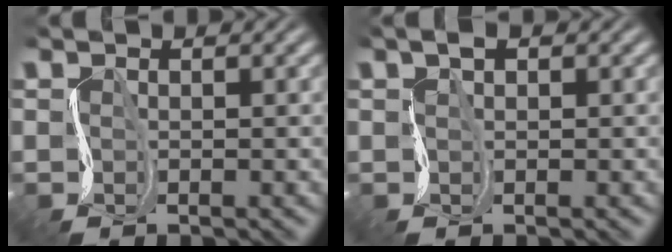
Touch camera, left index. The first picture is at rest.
{"total": 1.5, "force": [0.3, 0.8, 1.2], "torque": [-0.025, 0.001, 0.004]}